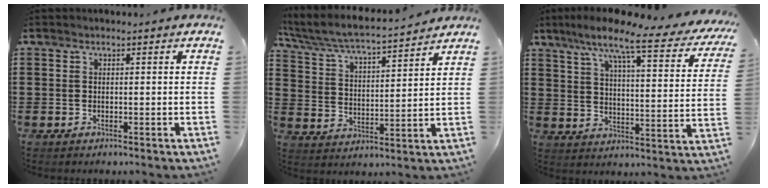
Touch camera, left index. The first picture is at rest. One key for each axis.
{"total": 5.7, "fx": 5.3, "fy": 0.1, "fz": 2.0, "tx": -0.064, "ty": -0.039, "tz": 0.086}
{"total": 10.6, "fx": 8.0, "fy": 0.7, "fz": 6.8, "tx": -0.144, "ty": -0.049, "tz": 0.125}